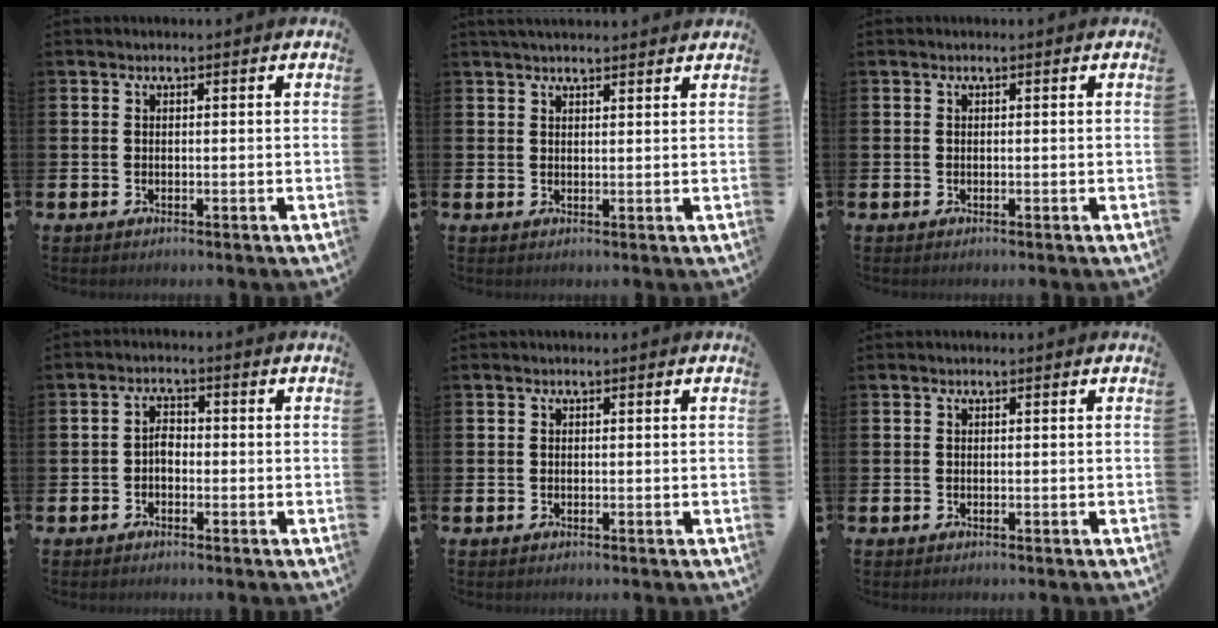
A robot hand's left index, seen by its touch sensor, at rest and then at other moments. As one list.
[{"total": 2.4, "force": [2.3, 0.3, 0.5], "torque": [-0.008, -0.008, 0.041]}, {"total": 0.0}, {"total": 2.2, "force": [-0.8, 1.4, 1.5], "torque": [-0.025, 0.005, -0.019]}, {"total": 0.0}, {"total": 0.0}]